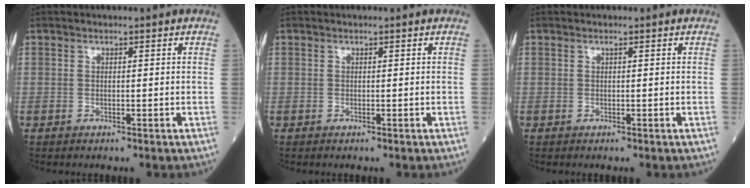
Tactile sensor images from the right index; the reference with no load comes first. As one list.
[{"total": 0.0}, {"total": 0.0}]